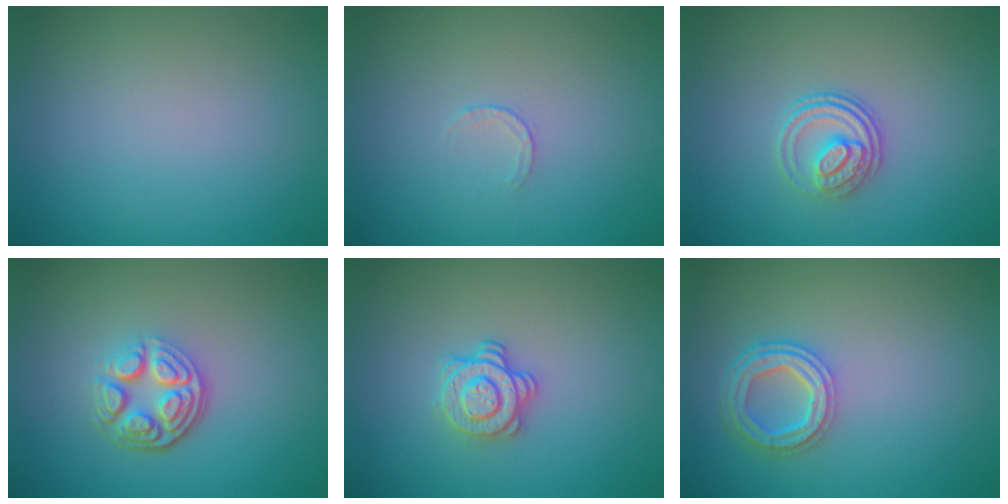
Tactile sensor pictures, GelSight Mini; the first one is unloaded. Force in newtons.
{"total": 0.6, "press": 0.4, "slide": 0.4}
{"total": 2.9, "press": 2.4, "slide": 1.6}
{"total": 4.5, "press": 3.3, "slide": 3.0}
{"total": 2.9, "press": 2.5, "slide": 1.4}
{"total": 4.3, "press": 3.3, "slide": 2.8}